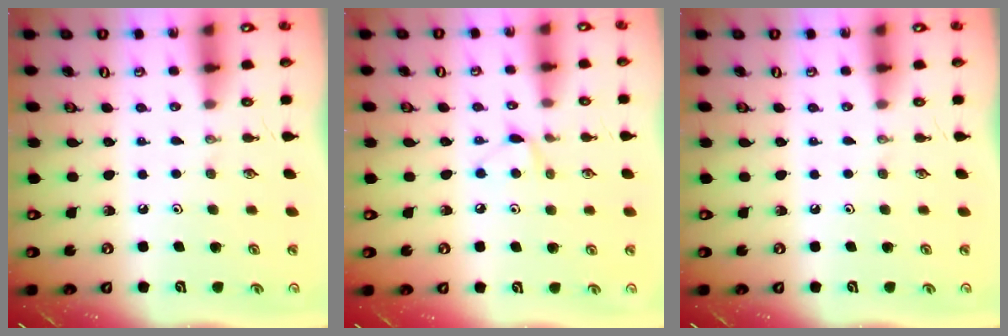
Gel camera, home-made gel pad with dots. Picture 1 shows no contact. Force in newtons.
{"total": 5.5, "press": 5.4, "slide": 0.8}
{"total": 0.0}